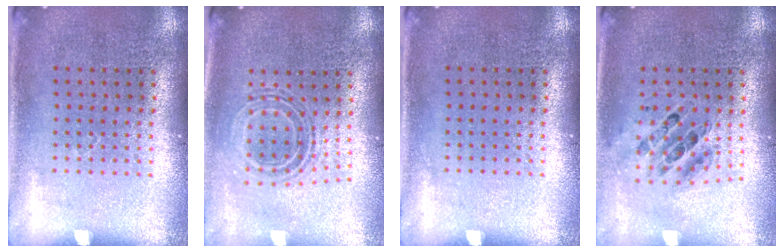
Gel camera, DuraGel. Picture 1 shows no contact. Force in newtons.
{"total": 0.9, "press": 0.8, "slide": 0.3}
{"total": 0.0}
{"total": 0.6, "press": 0.6, "slide": 0.1}